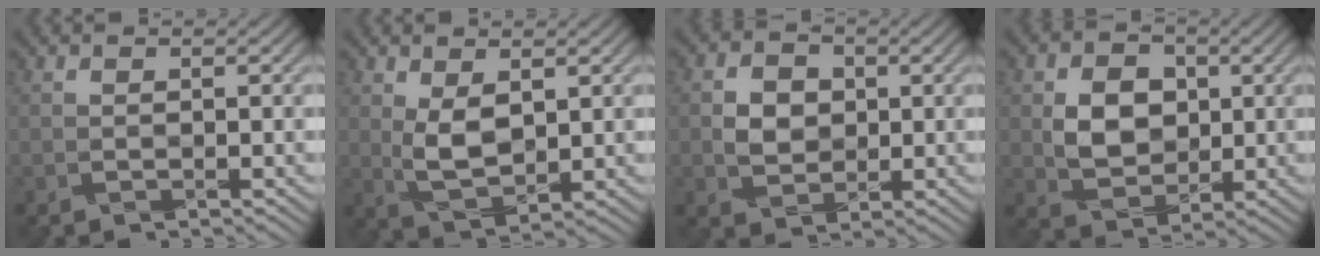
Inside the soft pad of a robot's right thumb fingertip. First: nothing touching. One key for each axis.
{"total": 4.6, "fx": 1.2, "fy": 2.6, "fz": 3.6, "tx": -0.086, "ty": -0.009, "tz": 0.033}
{"total": 3.8, "fx": 0.3, "fy": 3.3, "fz": 1.9, "tx": -0.041, "ty": -0.004, "tz": 0.002}
{"total": 6.2, "fx": 0.8, "fy": 5.1, "fz": 3.4, "tx": -0.070, "ty": -0.003, "tz": 0.015}